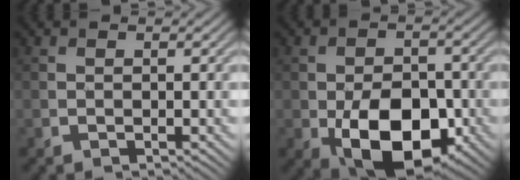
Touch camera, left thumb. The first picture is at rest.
{"total": 11.6, "force": [-3.8, 6.9, 8.5], "torque": [-0.150, -0.020, -0.059]}